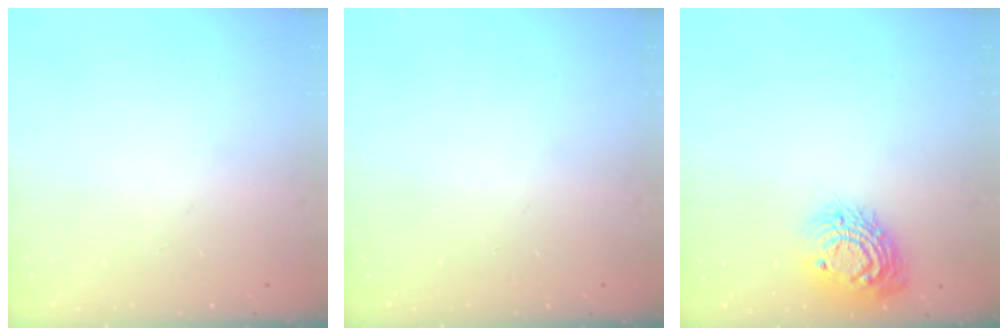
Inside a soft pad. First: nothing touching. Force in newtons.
{"total": 0.0}
{"total": 13.2, "press": 13.2, "slide": 0.8}